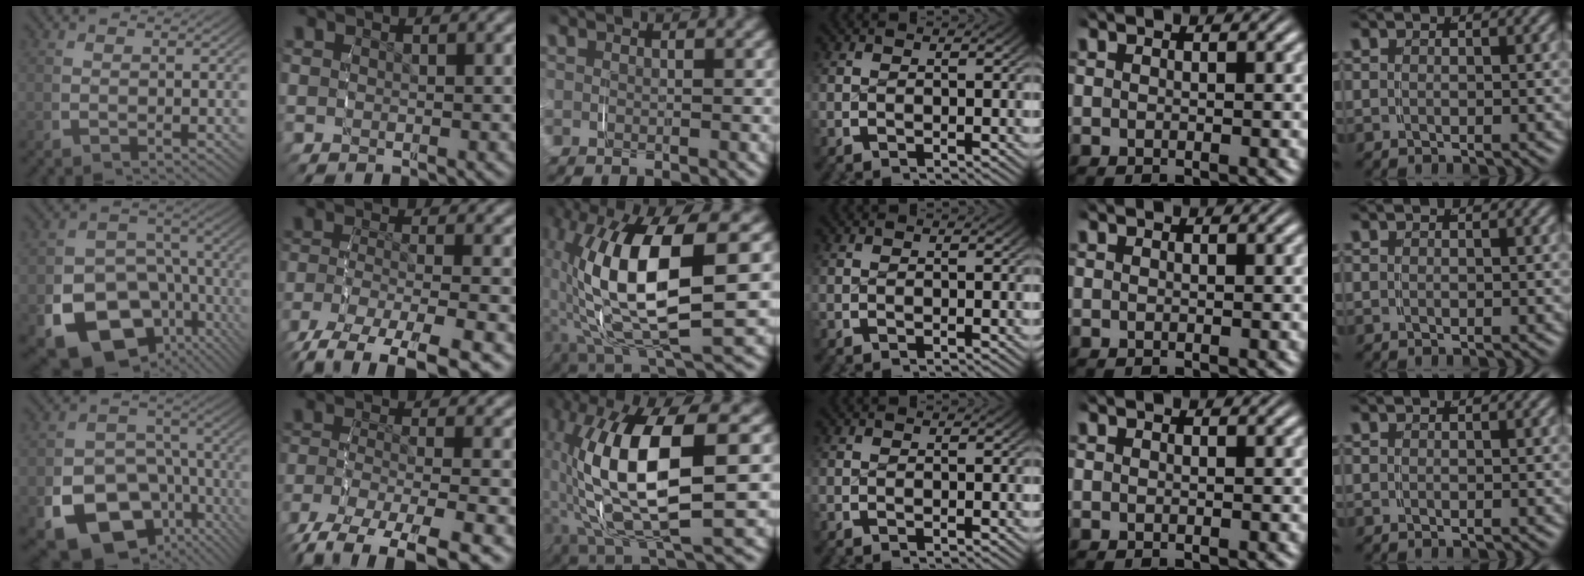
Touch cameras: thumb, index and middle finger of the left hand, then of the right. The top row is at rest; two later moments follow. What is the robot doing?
{"motion": "grasp_and_lifting", "object": "shorts"}